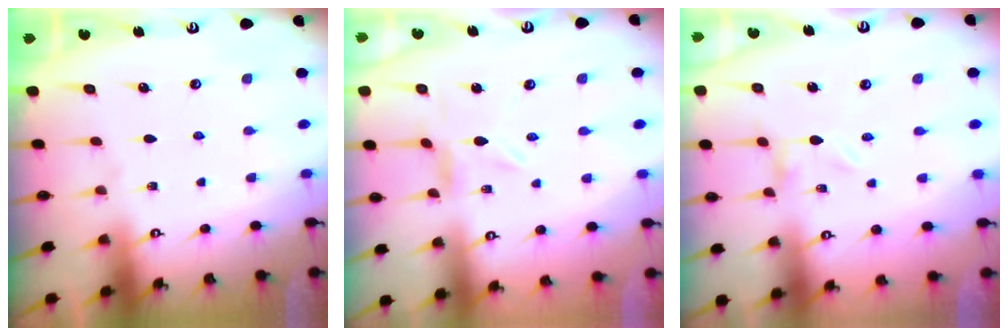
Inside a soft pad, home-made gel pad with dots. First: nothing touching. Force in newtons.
{"total": 0.0}
{"total": 0.0}